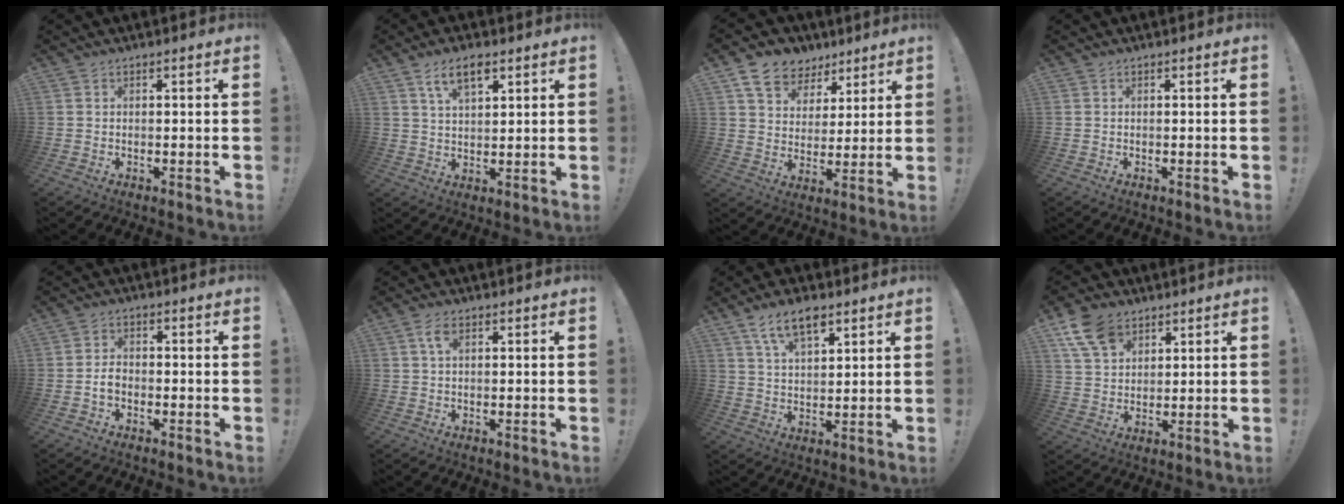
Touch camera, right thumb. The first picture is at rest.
{"total": 7.5, "force": [4.1, 3.2, 5.3], "torque": [-0.087, -0.010, 0.071]}
{"total": 10.9, "force": [7.1, 7.6, 3.2], "torque": [-0.064, -0.042, 0.141]}
{"total": 0.0}
{"total": 3.1, "force": [-1.2, 2.0, 2.1], "torque": [-0.031, 0.010, -0.020]}
{"total": 3.4, "force": [1.3, 1.6, 2.7], "torque": [-0.050, 0.002, 0.021]}
{"total": 9.4, "force": [5.7, 4.1, 6.2], "torque": [-0.105, -0.016, 0.104]}
{"total": 10.6, "force": [6.0, 6.9, 5.4], "torque": [-0.098, -0.017, 0.120]}